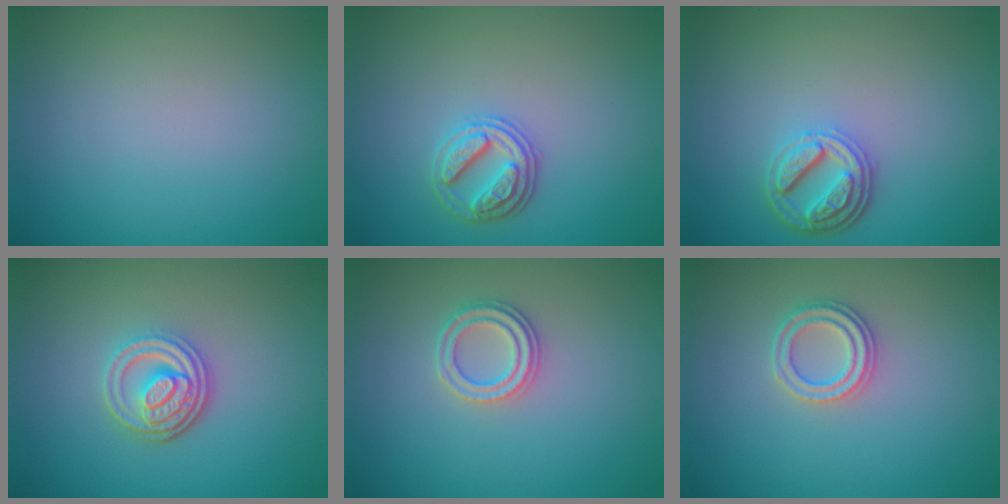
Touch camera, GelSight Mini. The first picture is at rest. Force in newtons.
{"total": 2.9, "press": 2.8, "slide": 0.7}
{"total": 3.9, "press": 3.1, "slide": 2.4}
{"total": 4.1, "press": 3.2, "slide": 2.5}
{"total": 2.3, "press": 2.1, "slide": 0.8}
{"total": 2.3, "press": 2.1, "slide": 0.8}